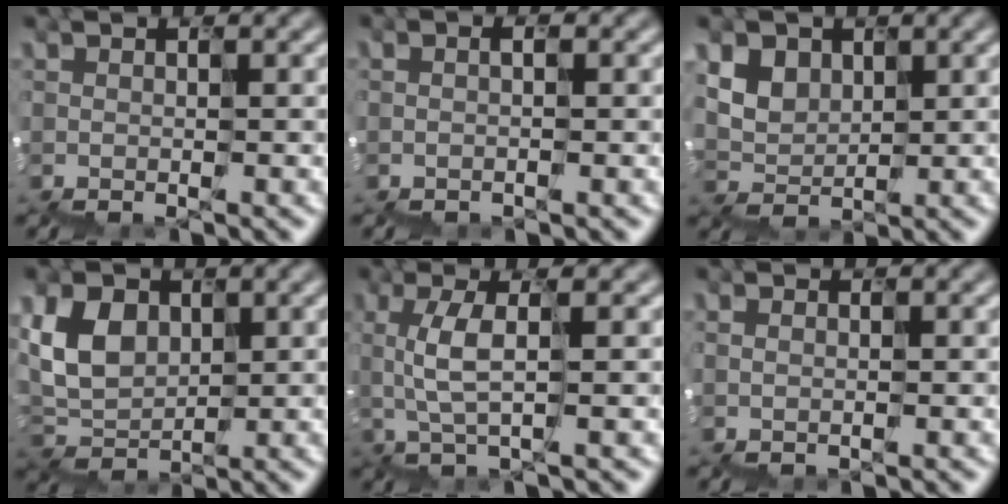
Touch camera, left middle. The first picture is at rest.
{"total": 0.9, "force": [-0.4, -0.3, -0.7], "torque": [0.000, -0.006, -0.006]}
{"total": 3.0, "force": [2.1, 1.5, -1.5], "torque": [-0.005, 0.006, 0.033]}
{"total": 2.8, "force": [1.4, 2.4, 0.2], "torque": [-0.039, 0.007, 0.019]}
{"total": 0.9, "force": [0.2, 0.2, 0.9], "torque": [-0.046, 0.000, 0.001]}
{"total": 1.1, "force": [-0.1, -0.4, -1.0], "torque": [0.005, -0.001, 0.000]}